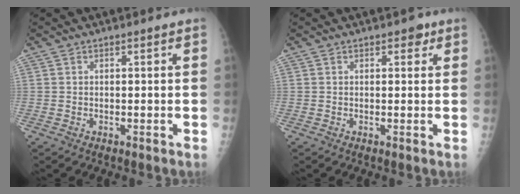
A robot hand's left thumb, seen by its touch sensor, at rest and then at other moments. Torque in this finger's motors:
{"motor_torque": [0.46, -0.21, 0.03, -0.13, 0.00]}